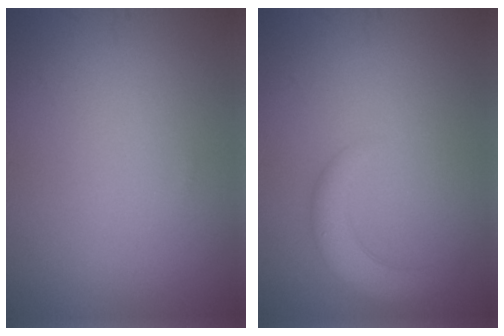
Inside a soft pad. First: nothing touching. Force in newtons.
{"total": 2.8, "press": 2.8, "slide": 0.4}